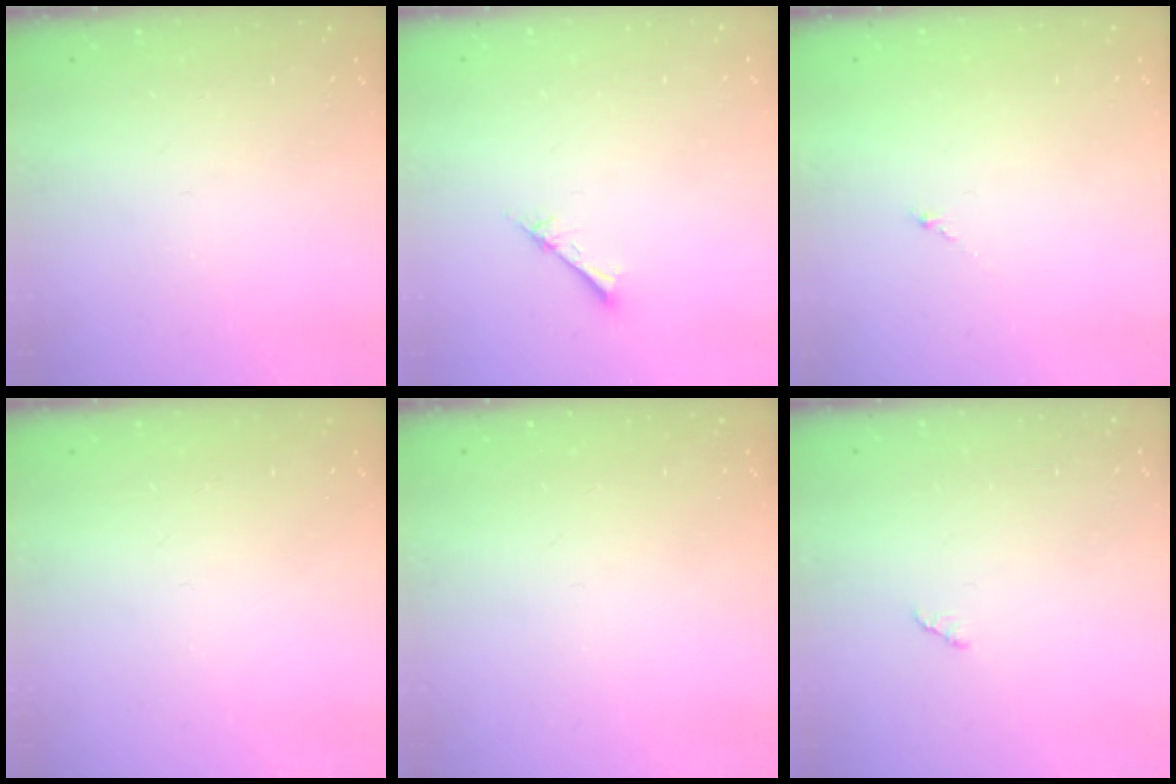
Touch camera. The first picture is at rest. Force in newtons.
{"total": 2.3, "press": 2.3, "slide": 0.3}
{"total": 0.0}
{"total": 0.0}
{"total": 0.0}
{"total": 2.1, "press": 2.1, "slide": 0.3}